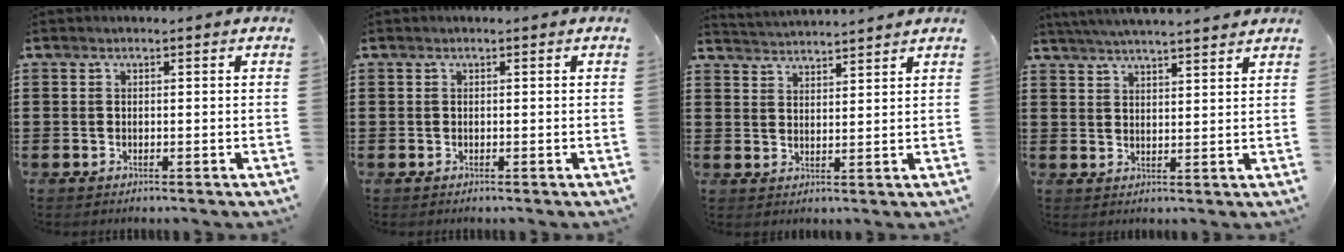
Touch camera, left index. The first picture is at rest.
{"total": 0.0}
{"total": 3.0, "force": [2.9, -0.6, -0.5], "torque": [-0.001, -0.016, 0.053]}
{"total": 4.1, "force": [4.0, -0.6, 0.9], "torque": [-0.030, -0.015, 0.070]}